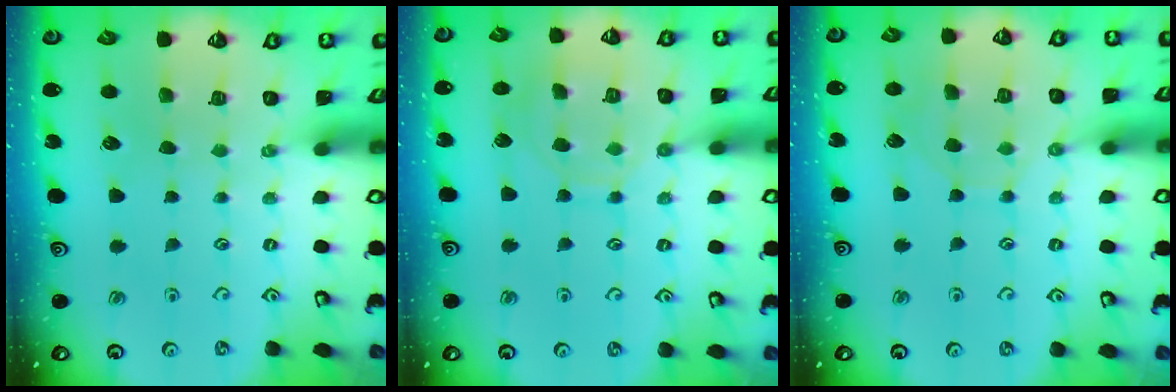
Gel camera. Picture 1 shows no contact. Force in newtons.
{"total": 11.0, "press": 11.0, "slide": 0.8}
{"total": 3.7, "press": 3.6, "slide": 0.4}